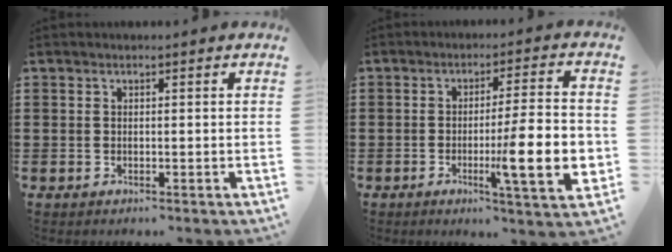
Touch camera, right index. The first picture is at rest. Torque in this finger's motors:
{"motor_torque": [2.14, 0.00, 0.61, 0.13]}